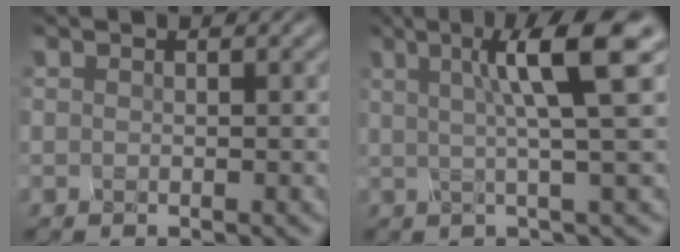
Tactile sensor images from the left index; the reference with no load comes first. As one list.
[{"total": 6.0, "force": [2.0, 0.2, 5.6], "torque": [-0.087, 0.018, 0.044]}]